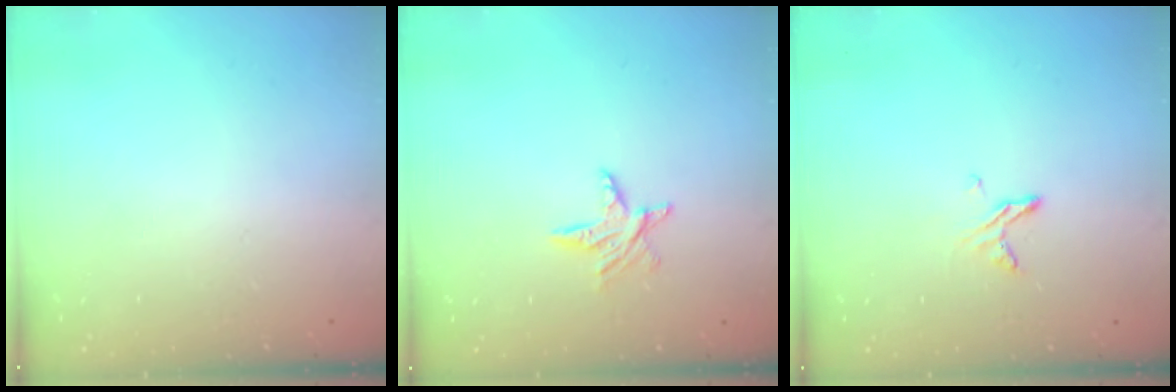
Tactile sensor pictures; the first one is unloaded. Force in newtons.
{"total": 5.9, "press": 5.9, "slide": 0.4}
{"total": 5.8, "press": 5.7, "slide": 0.6}